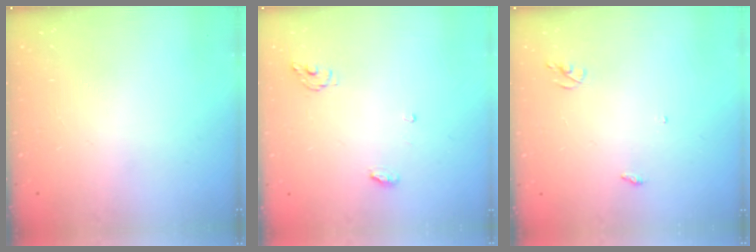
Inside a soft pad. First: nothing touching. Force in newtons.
{"total": 3.8, "press": 3.8, "slide": 0.3}
{"total": 2.6, "press": 2.6, "slide": 0.2}